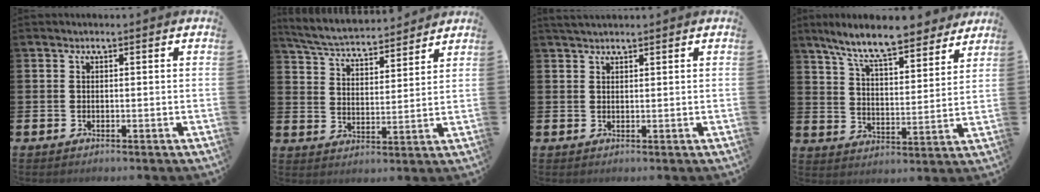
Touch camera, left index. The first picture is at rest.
{"total": 5.5, "force": [5.4, 0.7, 1.0], "torque": [-0.047, -0.035, 0.092]}
{"total": 1.7, "force": [1.6, 0.4, 0.5], "torque": [-0.003, 0.002, 0.027]}
{"total": 10.3, "force": [9.3, 1.5, 4.0], "torque": [-0.099, -0.054, 0.163]}